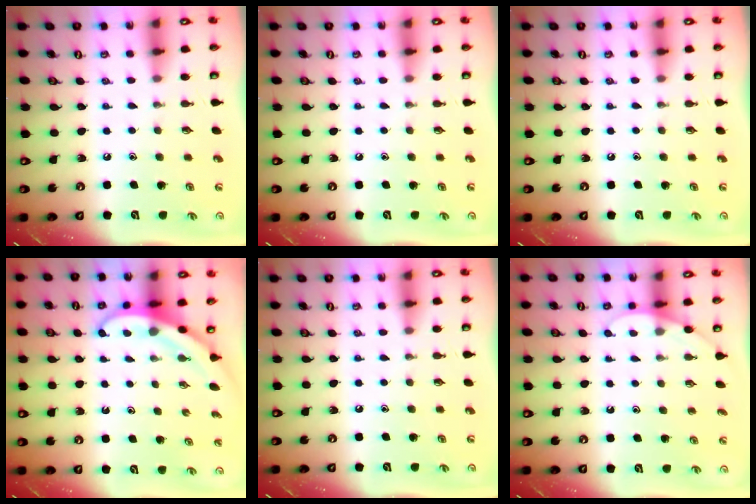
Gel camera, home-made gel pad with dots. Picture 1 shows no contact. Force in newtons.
{"total": 0.0}
{"total": 0.0}
{"total": 3.7, "press": 3.7, "slide": 0.4}
{"total": 0.0}
{"total": 3.2, "press": 3.1, "slide": 0.3}